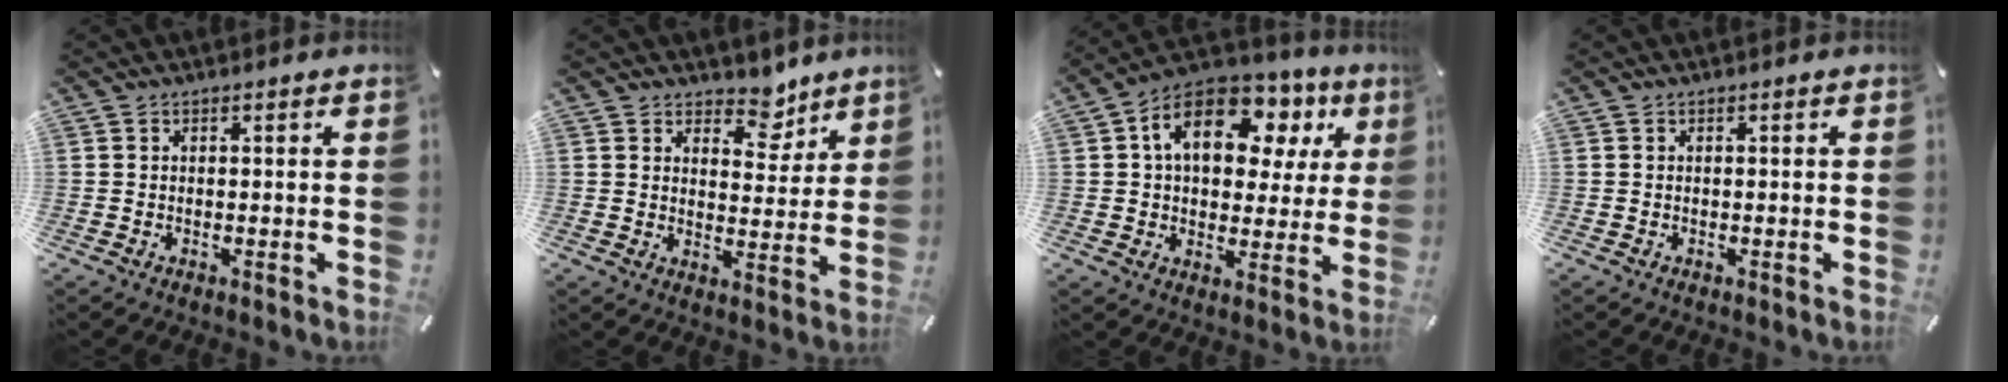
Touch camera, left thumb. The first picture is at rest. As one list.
[{"total": 7.5, "force": [5.6, 4.5, 2.1], "torque": [-0.010, -0.040, 0.093]}, {"total": 17.1, "force": [6.8, 11.0, 11.2], "torque": [-0.185, -0.013, 0.118]}, {"total": 0.0}]